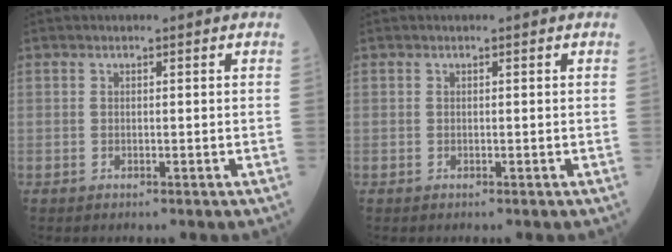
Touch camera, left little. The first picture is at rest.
{"total": 0.0}